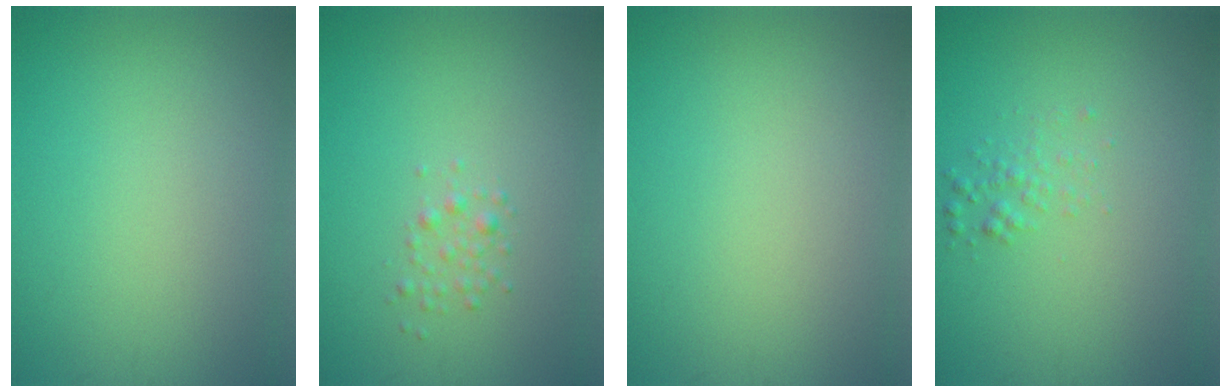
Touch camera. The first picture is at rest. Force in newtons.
{"total": 1.2, "press": 1.2, "slide": 0.0}
{"total": 0.0}
{"total": 1.2, "press": 1.2, "slide": 0.0}